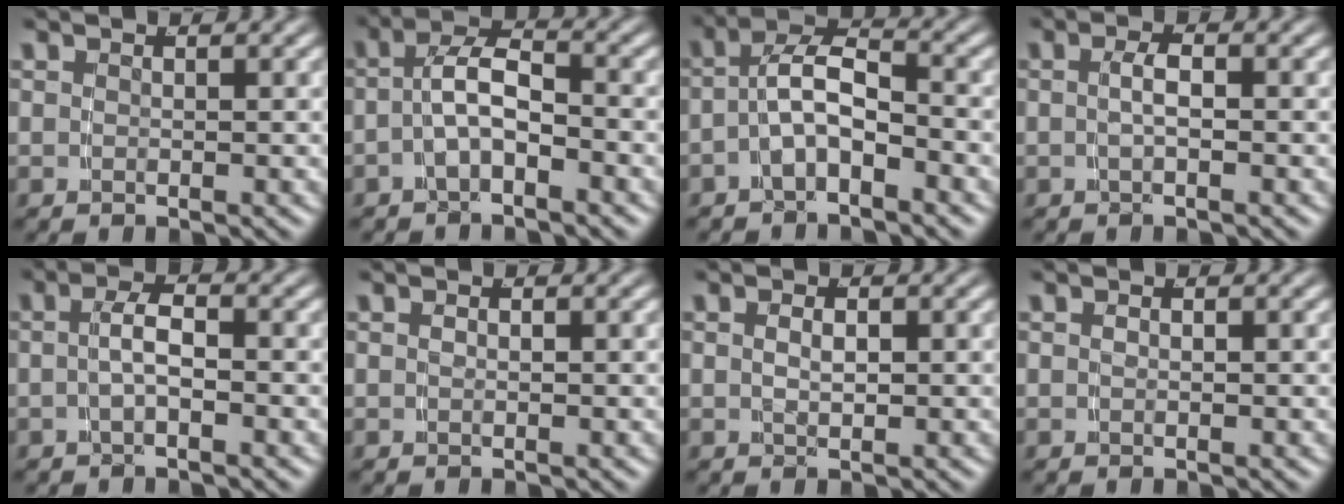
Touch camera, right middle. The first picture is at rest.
{"total": 3.5, "force": [-1.4, 1.5, 2.9], "torque": [-0.050, 0.000, -0.026]}
{"total": 4.4, "force": [-1.5, 2.4, 3.4], "torque": [-0.060, -0.007, -0.028]}
{"total": 1.8, "force": [-0.5, -0.1, 1.7], "torque": [-0.028, 0.000, -0.007]}
{"total": 2.3, "force": [-0.9, 0.2, 2.1], "torque": [-0.032, 0.002, -0.015]}
{"total": 0.0}
{"total": 1.2, "force": [-0.1, 0.2, 1.2], "torque": [-0.018, -0.006, 0.005]}
{"total": 0.0}